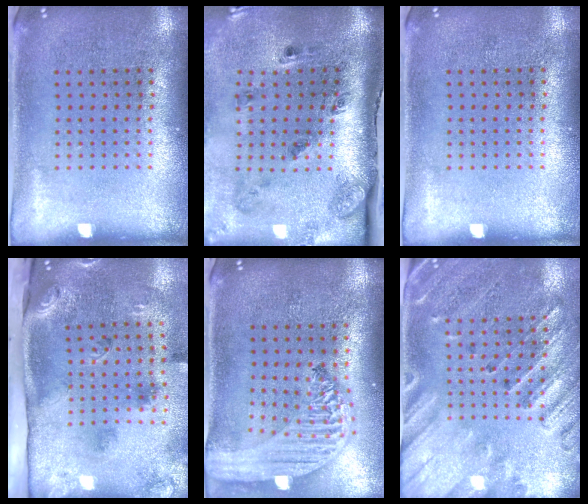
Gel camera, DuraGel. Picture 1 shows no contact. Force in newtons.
{"total": 2.9, "press": 1.8, "slide": 2.2}
{"total": 0.0}
{"total": 3.3, "press": 2.0, "slide": 2.6}
{"total": 2.5, "press": 2.1, "slide": 1.4}
{"total": 2.5, "press": 2.2, "slide": 1.3}